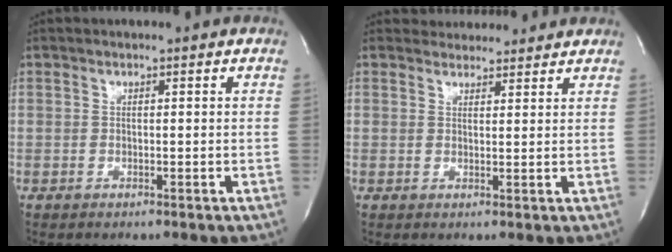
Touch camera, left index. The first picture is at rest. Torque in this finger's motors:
{"motor_torque": [0.41, -0.48, 0.03, -0.01]}